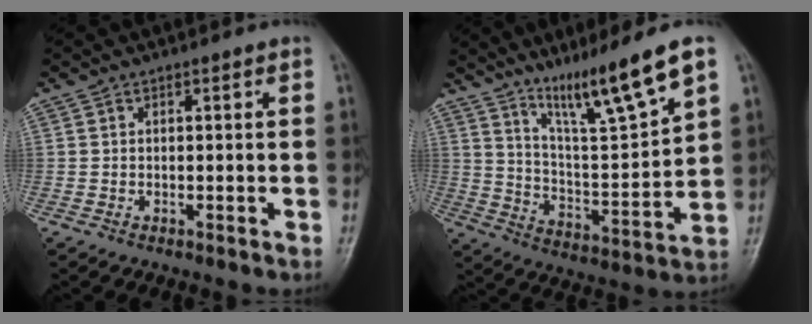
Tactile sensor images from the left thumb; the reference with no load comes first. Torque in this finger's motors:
{"motor_torque": [0.60, 0.22, 1.27, -1.38, 0.12]}